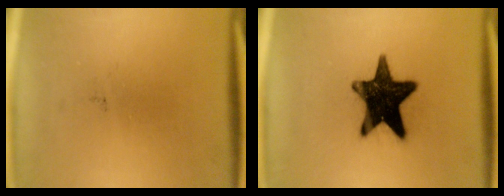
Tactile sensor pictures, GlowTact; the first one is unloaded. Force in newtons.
{"total": 16.4}